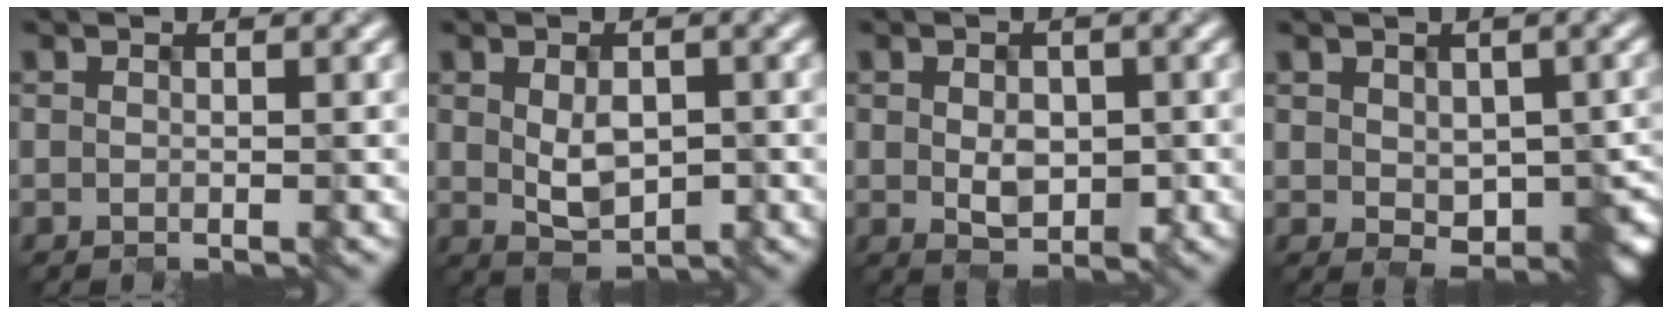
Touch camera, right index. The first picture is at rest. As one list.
[{"total": 3.0, "force": [-0.4, 1.7, 2.4], "torque": [-0.048, -0.003, 0.004]}, {"total": 2.7, "force": [-0.5, 1.8, 1.9], "torque": [-0.035, -0.005, 0.001]}, {"total": 6.7, "force": [-0.6, 4.3, 5.2], "torque": [-0.073, -0.020, 0.009]}]